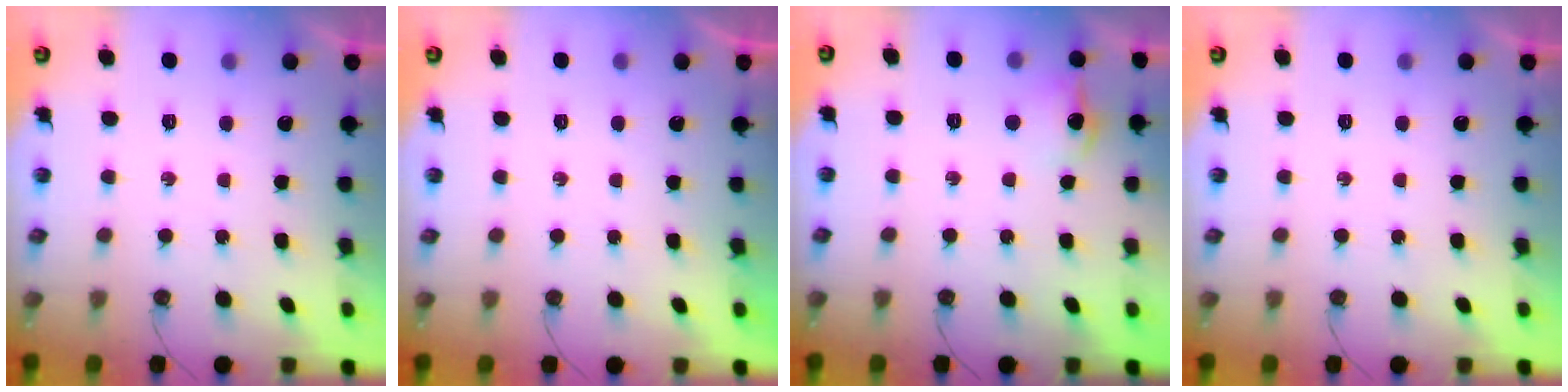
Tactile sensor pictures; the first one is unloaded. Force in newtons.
{"total": 0.0}
{"total": 8.4, "press": 8.3, "slide": 0.8}
{"total": 0.0}